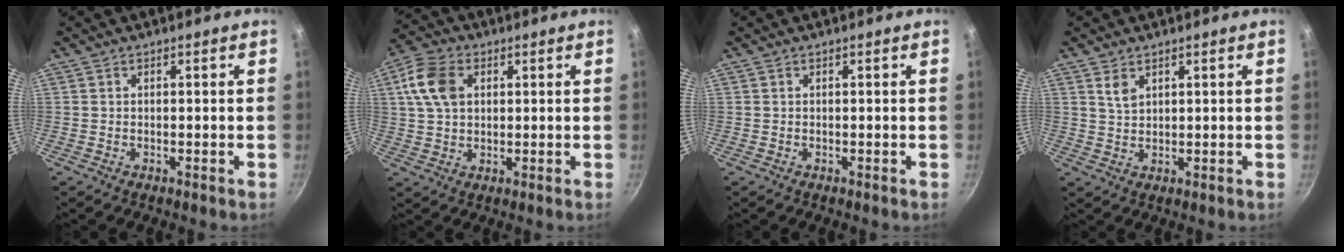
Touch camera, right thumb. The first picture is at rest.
{"total": 9.4, "force": [2.6, 6.5, 6.3], "torque": [-0.112, 0.008, 0.042]}
{"total": 0.0}
{"total": 3.1, "force": [1.7, 1.8, 1.8], "torque": [-0.032, -0.008, 0.038]}